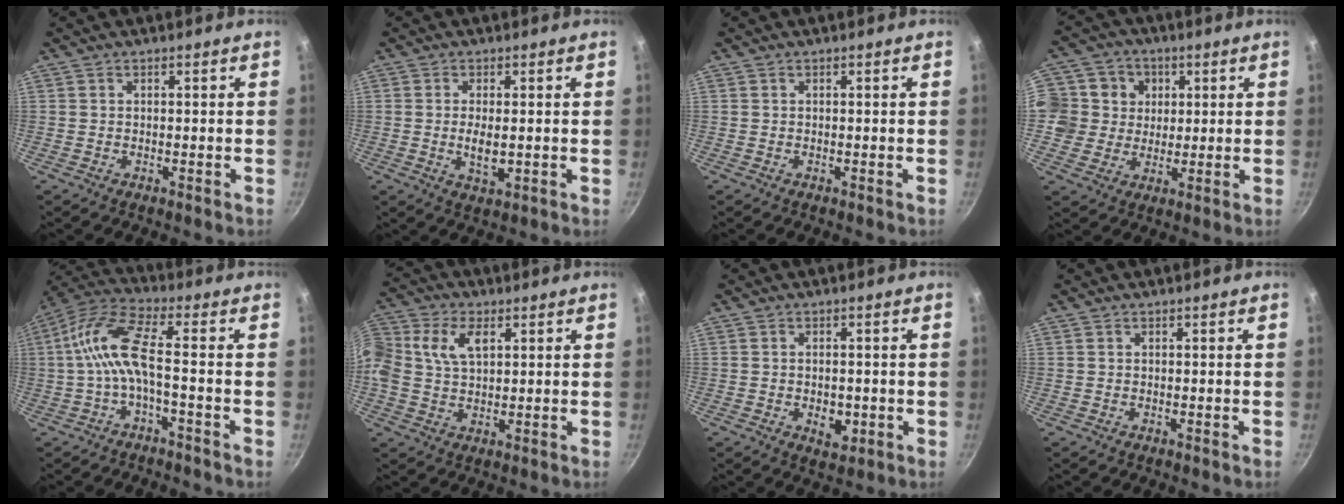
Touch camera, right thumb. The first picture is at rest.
{"total": 4.9, "force": [-0.1, 2.0, 4.5], "torque": [-0.090, -0.009, -0.001]}
{"total": 0.0}
{"total": 10.9, "force": [2.3, 10.1, 3.2], "torque": [-0.025, 0.006, 0.028]}
{"total": 10.1, "force": [-1.6, 2.7, 9.6], "torque": [-0.220, 0.035, -0.043]}
{"total": 13.8, "force": [3.8, 9.6, 9.1], "torque": [-0.201, 0.030, 0.062]}
{"total": 4.3, "force": [-0.9, 2.7, 3.2], "torque": [-0.039, 0.000, -0.009]}
{"total": 0.0}